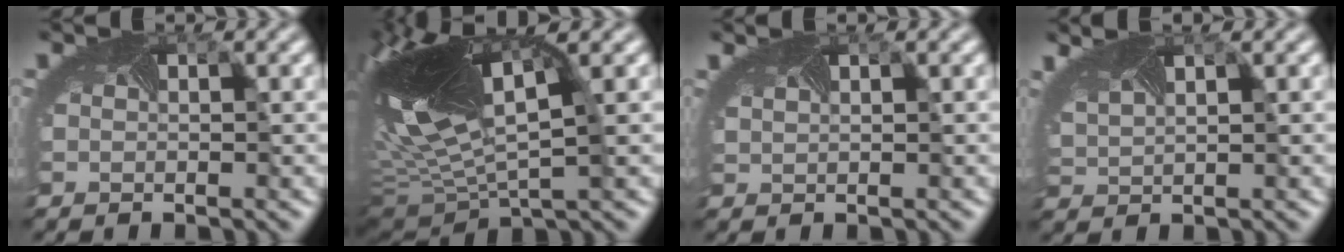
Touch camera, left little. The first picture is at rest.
{"total": 12.6, "force": [1.5, 5.4, 11.3], "torque": [-0.275, -0.013, 0.043]}
{"total": 1.4, "force": [1.1, 0.5, 0.7], "torque": [-0.020, -0.003, 0.015]}
{"total": 3.3, "force": [2.5, 1.0, 2.0], "torque": [-0.075, 0.010, 0.050]}